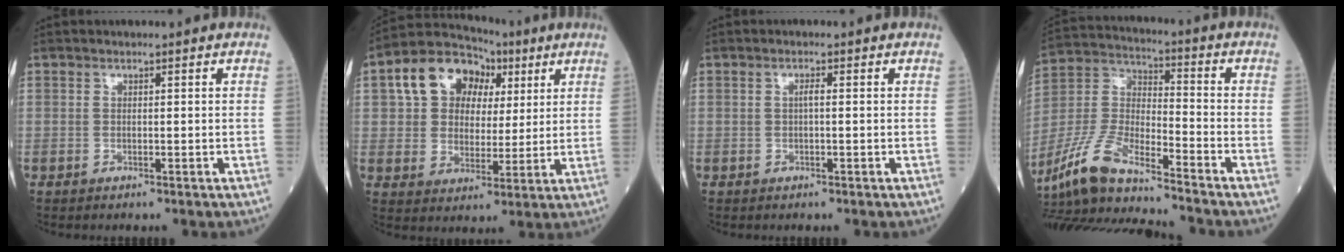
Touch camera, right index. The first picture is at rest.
{"total": 11.5, "force": [4.4, 8.6, 6.2], "torque": [-0.115, 0.040, 0.074]}
{"total": 1.0, "force": [0.0, 0.0, 1.0], "torque": [-0.019, 0.002, 0.000]}
{"total": 14.8, "force": [-11.1, 2.2, 9.5], "torque": [-0.210, -0.008, -0.205]}